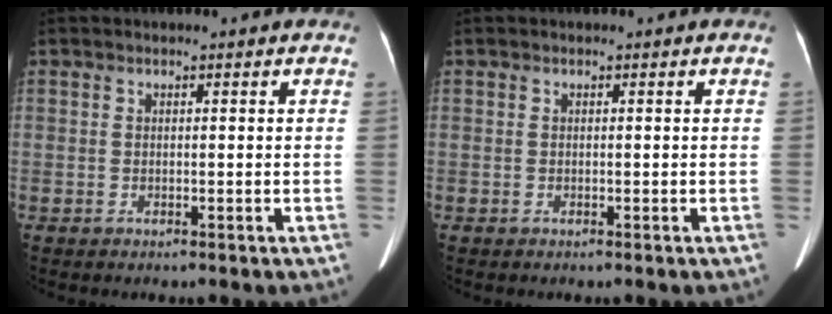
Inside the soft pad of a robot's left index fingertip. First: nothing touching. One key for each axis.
{"total": 0.0}